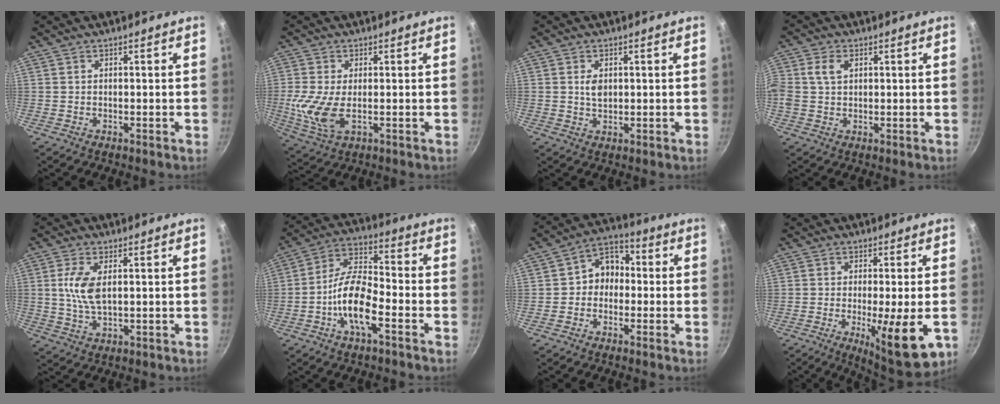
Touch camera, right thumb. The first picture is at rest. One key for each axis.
{"total": 8.0, "fx": -0.5, "fy": 3.7, "fz": 7.1, "tx": -0.160, "ty": -0.013, "tz": -0.005}
{"total": 3.0, "fx": 0.6, "fy": 1.9, "fz": 2.2, "tx": -0.030, "ty": -0.004, "tz": 0.012}
{"total": 4.9, "fx": 1.3, "fy": 3.4, "fz": 3.3, "tx": -0.062, "ty": 0.005, "tz": 0.020}
{"total": 6.8, "fx": 1.2, "fy": 3.1, "fz": 5.9, "tx": -0.122, "ty": -0.001, "tz": 0.024}
{"total": 12.0, "fx": -4.8, "fy": 4.4, "fz": 10.2, "tx": -0.187, "ty": 0.039, "tz": -0.101}
{"total": 7.7, "fx": -0.5, "fy": 6.4, "fz": 4.3, "tx": -0.020, "ty": 0.029, "tz": -0.027}
{"total": 12.4, "fx": -3.4, "fy": 2.3, "fz": 11.7, "tx": -0.174, "ty": -0.010, "tz": -0.044}